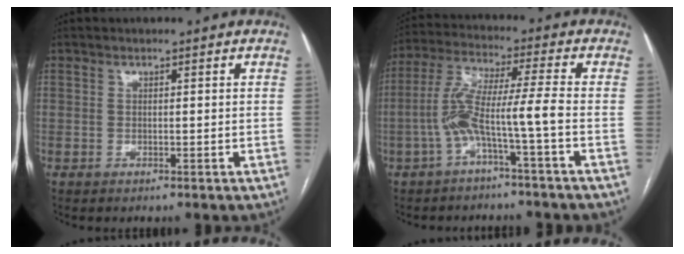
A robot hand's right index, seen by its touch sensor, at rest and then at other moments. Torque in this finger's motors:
{"motor_torque": [1.32, -0.62, 0.71, 0.19]}